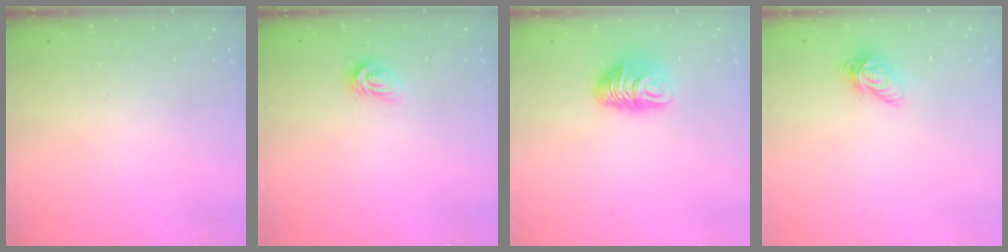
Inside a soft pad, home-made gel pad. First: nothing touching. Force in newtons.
{"total": 2.9, "press": 2.8, "slide": 0.4}
{"total": 9.4, "press": 9.4, "slide": 0.9}
{"total": 7.5, "press": 7.5, "slide": 0.2}